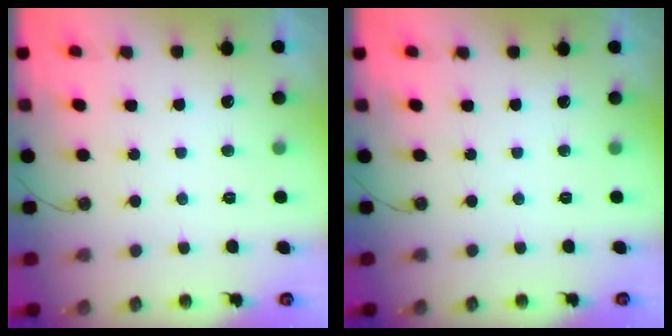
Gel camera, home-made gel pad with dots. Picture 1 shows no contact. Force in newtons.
{"total": 0.0}